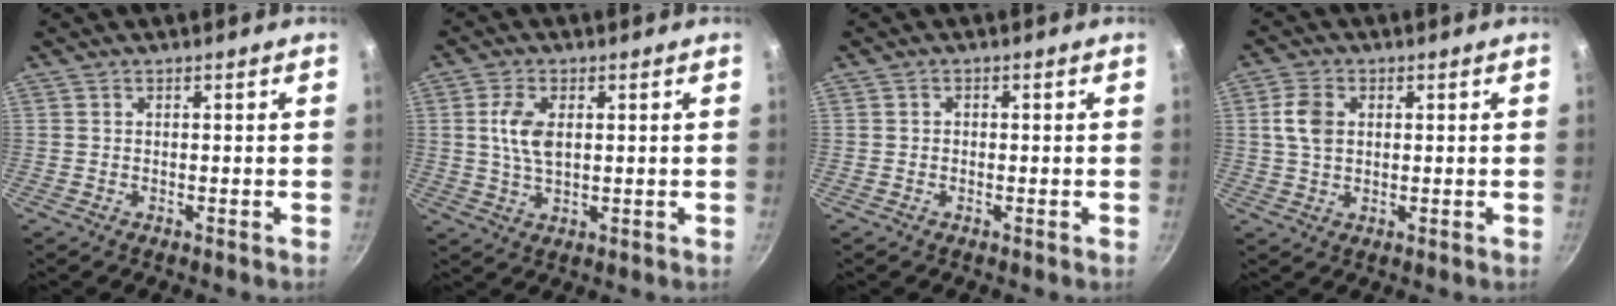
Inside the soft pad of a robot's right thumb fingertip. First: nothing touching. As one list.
[{"total": 6.3, "force": [1.1, 3.4, 5.2], "torque": [-0.097, -0.001, 0.023]}, {"total": 0.6, "force": [-0.2, 0.6, 0.2], "torque": [-0.002, 0.002, -0.005]}, {"total": 5.5, "force": [1.1, 3.9, 3.7], "torque": [-0.064, 0.002, 0.017]}]